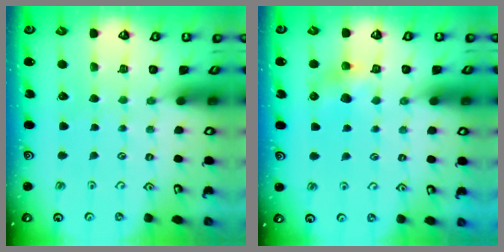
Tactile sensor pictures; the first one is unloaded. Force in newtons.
{"total": 5.8, "press": 5.8, "slide": 0.4}